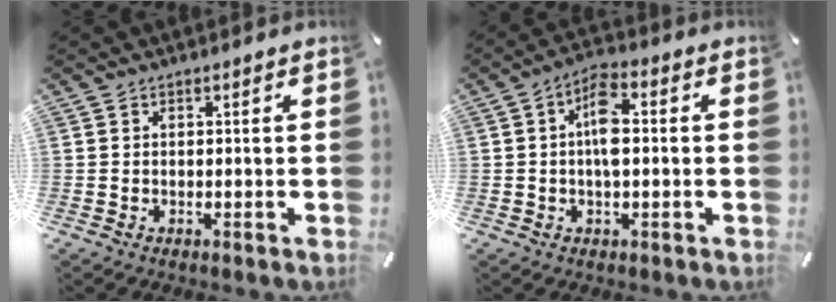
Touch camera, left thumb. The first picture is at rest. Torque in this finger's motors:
{"motor_torque": [0.24, 0.83, 0.64, -0.17, 0.04]}